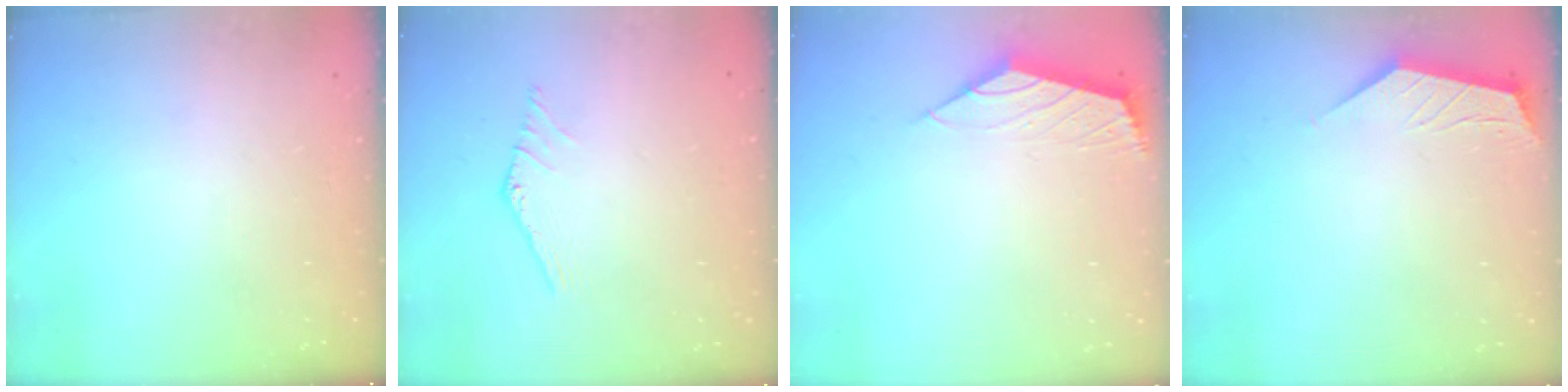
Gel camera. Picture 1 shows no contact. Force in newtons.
{"total": 0.0}
{"total": 2.4, "press": 2.3, "slide": 0.6}
{"total": 2.0, "press": 2.0, "slide": 0.4}